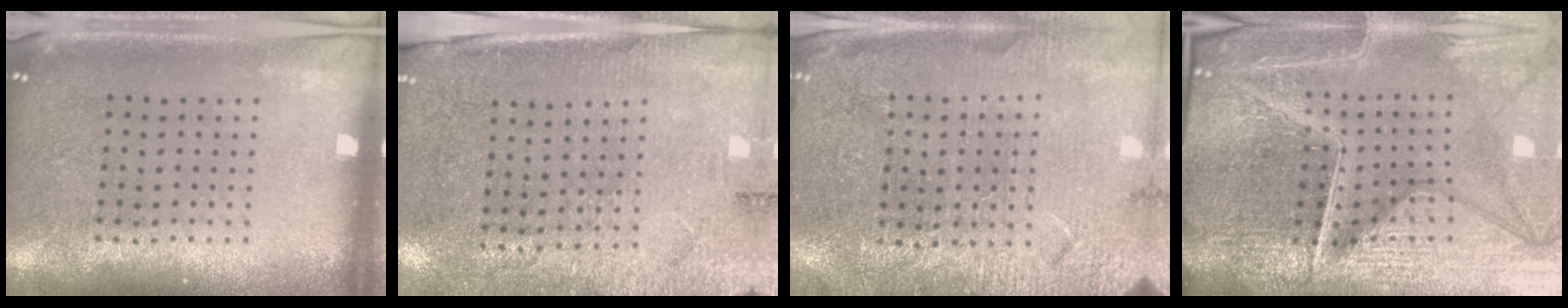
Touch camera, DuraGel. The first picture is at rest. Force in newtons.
{"total": 2.7, "press": 2.4, "slide": 1.3}
{"total": 3.1, "press": 3.1, "slide": 0.5}
{"total": 6.6, "press": 5.9, "slide": 3.0}